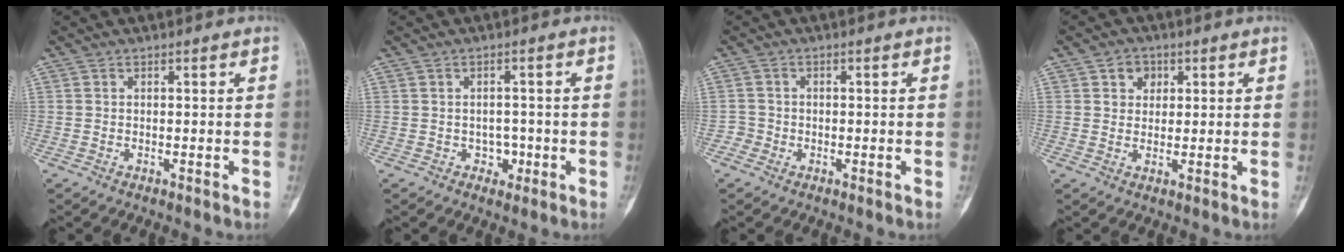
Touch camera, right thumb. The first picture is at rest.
{"total": 6.5, "force": [-1.8, 5.4, 3.0], "torque": [0.001, 0.025, -0.019]}
{"total": 1.6, "force": [-0.7, 1.4, -0.2], "torque": [0.017, 0.008, -0.020]}
{"total": 4.0, "force": [1.6, 3.3, 1.6], "torque": [-0.003, -0.004, 0.023]}